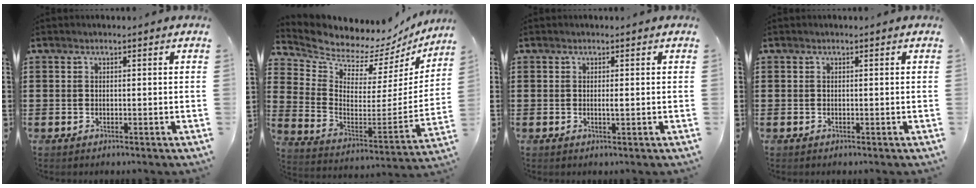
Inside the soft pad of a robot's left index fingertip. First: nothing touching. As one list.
[{"total": 6.1, "force": [6.1, 0.8, -0.3], "torque": [-0.040, -0.071, 0.098]}, {"total": 0.9, "force": [0.1, 0.1, 0.8], "torque": [-0.018, -0.002, 0.002]}, {"total": 0.0}]